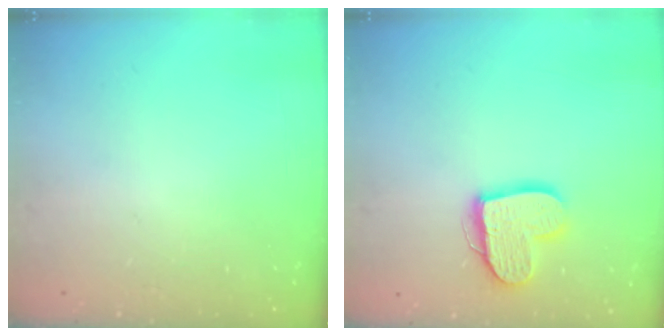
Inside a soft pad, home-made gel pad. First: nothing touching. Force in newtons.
{"total": 14.0, "press": 13.9, "slide": 1.2}